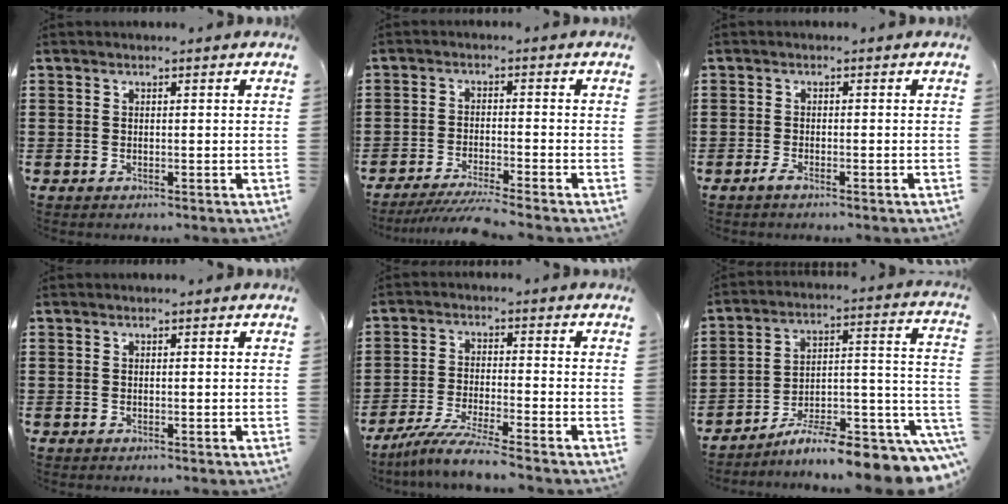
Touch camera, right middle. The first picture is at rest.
{"total": 4.2, "force": [-3.8, -0.1, 1.7], "torque": [-0.035, -0.008, -0.076]}
{"total": 1.3, "force": [-1.0, 0.2, 0.8], "torque": [-0.024, -0.004, -0.021]}
{"total": 0.0}
{"total": 6.1, "force": [-5.4, -0.4, 2.8], "torque": [-0.063, -0.017, -0.105]}
{"total": 9.4, "force": [-7.7, 1.2, 5.3], "torque": [-0.069, 0.003, -0.141]}